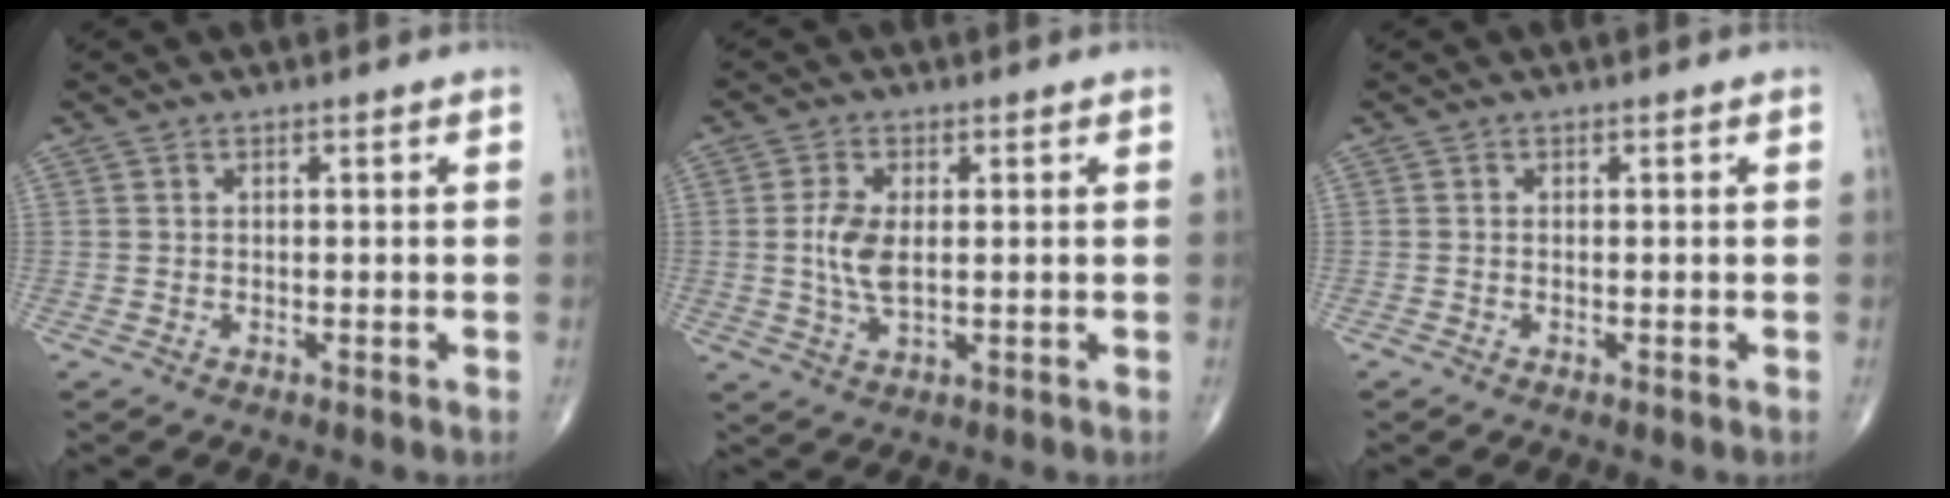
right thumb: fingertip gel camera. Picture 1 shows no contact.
{"total": 5.8, "force": [0.3, 2.9, 5.1], "torque": [-0.112, -0.005, 0.006]}
{"total": 0.0}